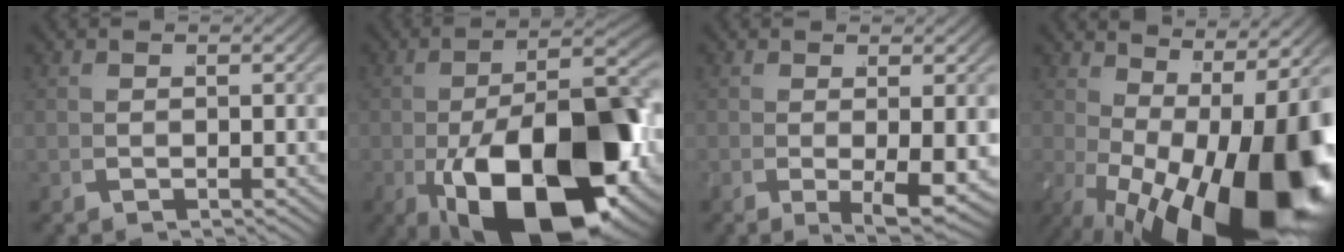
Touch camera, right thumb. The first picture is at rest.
{"total": 19.8, "force": [-4.3, 9.6, 16.7], "torque": [-0.279, -0.056, -0.035]}
{"total": 4.3, "force": [-0.3, 1.5, 4.0], "torque": [-0.072, -0.010, -0.003]}
{"total": 19.3, "force": [-3.6, 9.7, 16.3], "torque": [-0.261, -0.062, -0.008]}